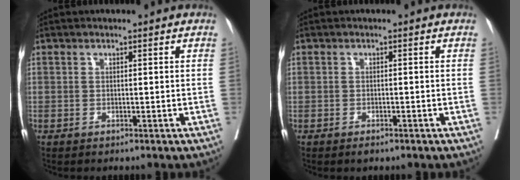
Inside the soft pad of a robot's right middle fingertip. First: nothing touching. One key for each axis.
{"total": 1.1, "fx": -0.8, "fy": 0.6, "fz": 0.5, "tx": -0.007, "ty": 0.001, "tz": -0.008}